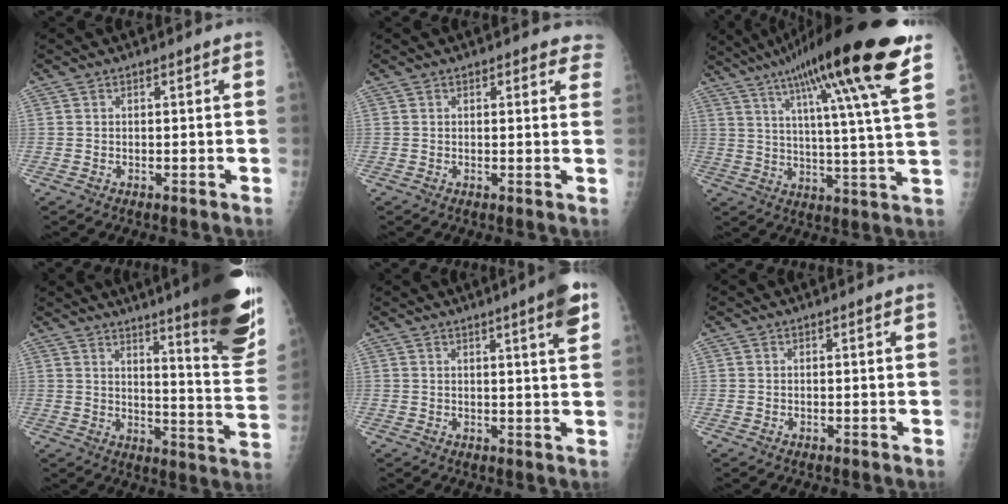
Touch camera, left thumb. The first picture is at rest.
{"total": 4.2, "force": [3.5, 1.8, 1.5], "torque": [0.019, -0.011, 0.028]}
{"total": 24.9, "force": [15.0, 2.3, 19.8], "torque": [-0.303, -0.034, 0.223]}
{"total": 23.0, "force": [15.2, 3.1, 16.9], "torque": [-0.204, -0.099, 0.199]}
{"total": 5.6, "force": [2.9, 0.1, 4.8], "torque": [-0.062, -0.013, 0.038]}
{"total": 0.0}